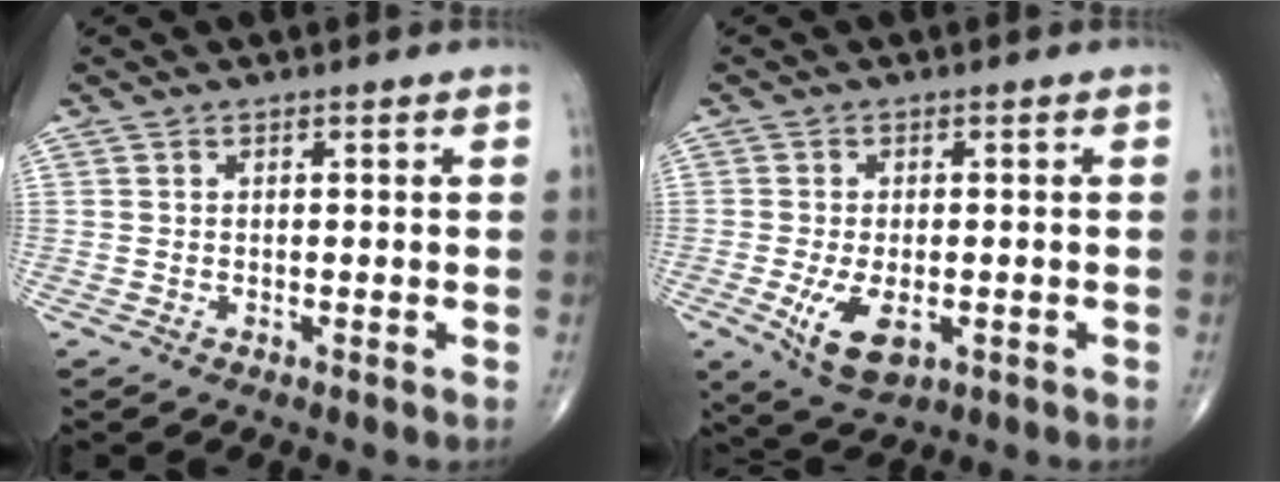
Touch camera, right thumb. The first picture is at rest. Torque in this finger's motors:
{"motor_torque": [0.45, 0.28, 0.41, 0.37, 0.20]}